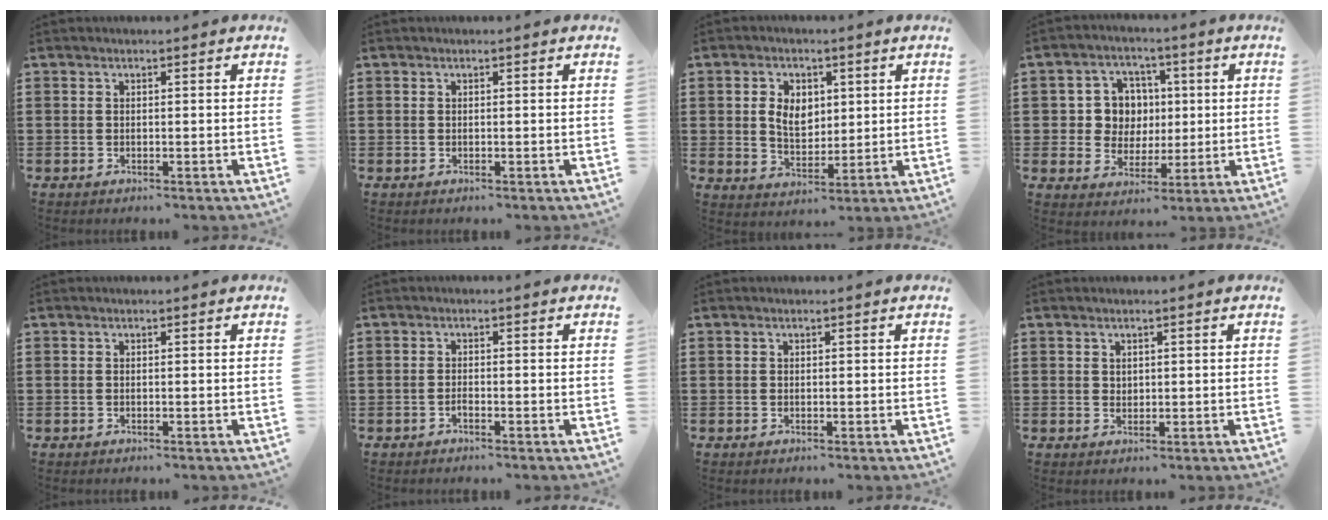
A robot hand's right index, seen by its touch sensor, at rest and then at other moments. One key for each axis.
{"total": 0.0}
{"total": 5.3, "fx": 1.1, "fy": 3.9, "fz": 3.4, "tx": -0.071, "ty": 0.009, "tz": 0.015}
{"total": 7.1, "fx": 0.9, "fy": 6.6, "fz": 2.6, "tx": -0.072, "ty": 0.017, "tz": 0.015}
{"total": 0.0}
{"total": 0.7, "fx": -0.6, "fy": 0.1, "fz": 0.4, "tx": -0.009, "ty": -0.003, "tz": -0.011}
{"total": 0.0}
{"total": 1.1, "fx": 0.8, "fy": 0.6, "fz": 0.2, "tx": -0.006, "ty": 0.001, "tz": 0.017}